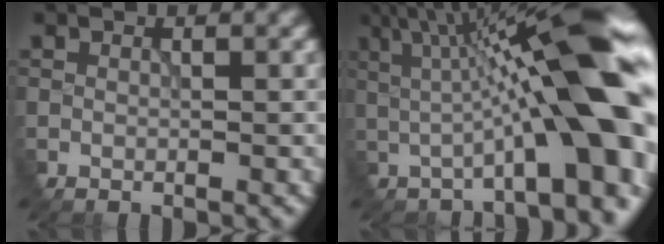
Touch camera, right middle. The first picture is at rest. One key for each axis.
{"total": 14.1, "fx": 0.4, "fy": 3.0, "fz": 13.8, "tx": -0.171, "ty": 0.033, "tz": 0.007}